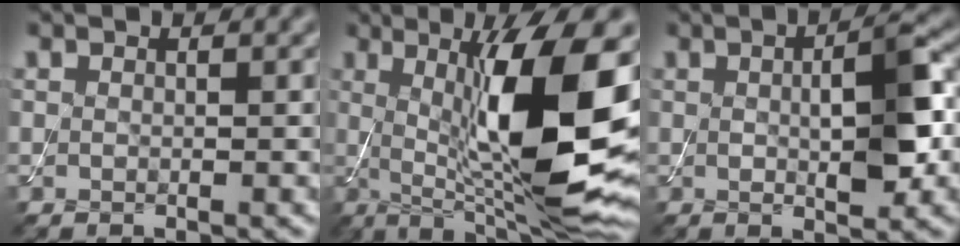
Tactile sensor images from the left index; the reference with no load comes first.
{"total": 13.4, "force": [1.2, 3.5, 12.9], "torque": [-0.197, -0.008, 0.024]}
{"total": 5.6, "force": [0.4, 1.6, 5.3], "torque": [-0.090, 0.004, 0.004]}